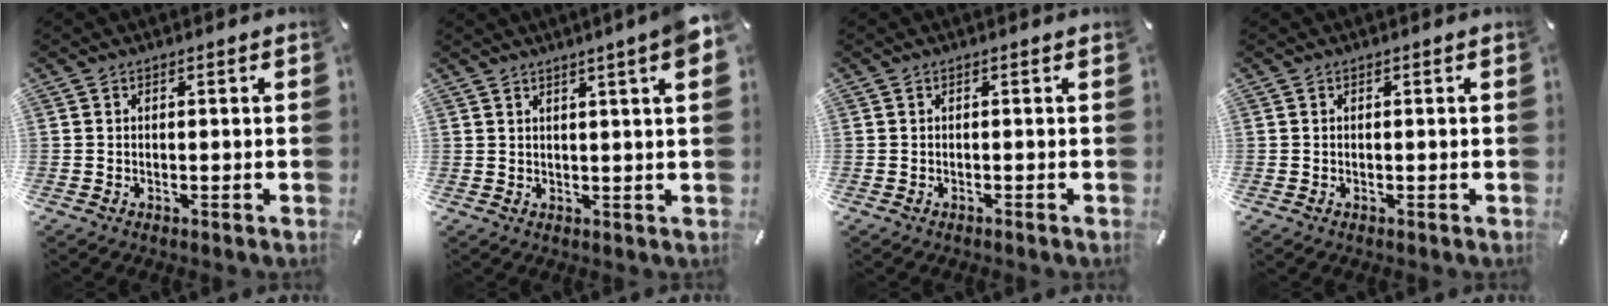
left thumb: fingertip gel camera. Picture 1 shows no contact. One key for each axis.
{"total": 5.1, "fx": 2.9, "fy": 0.1, "fz": 4.1, "tx": -0.068, "ty": -0.011, "tz": 0.046}
{"total": 0.6, "fx": -0.2, "fy": -0.1, "fz": 0.6, "tx": -0.007, "ty": -0.004, "tz": -0.003}
{"total": 0.0}